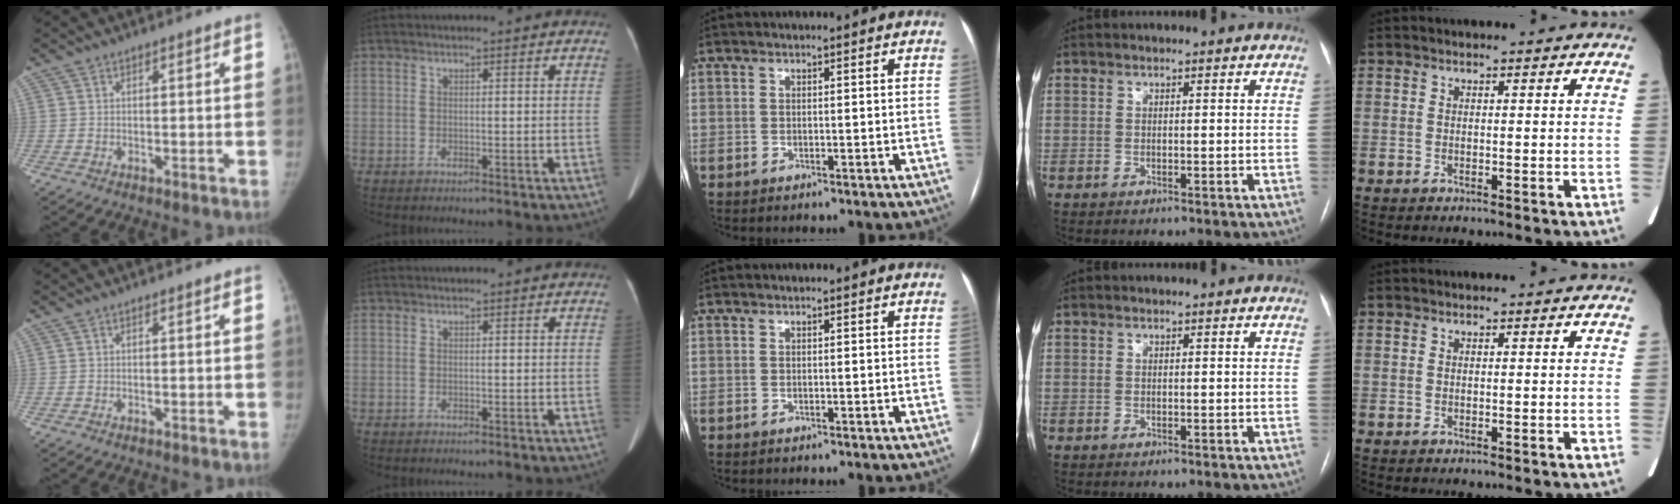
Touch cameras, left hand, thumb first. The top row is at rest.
{}